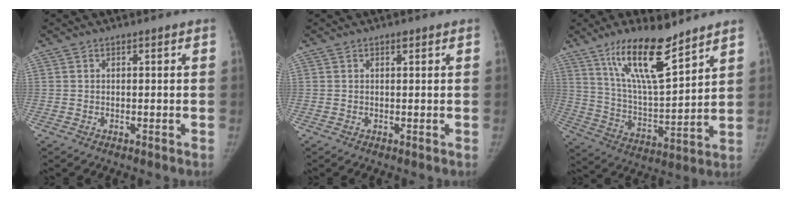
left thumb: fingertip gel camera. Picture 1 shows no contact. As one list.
[{"total": 0.8, "force": [0.5, 0.3, 0.5], "torque": [-0.007, -0.003, 0.007]}, {"total": 16.8, "force": [11.3, 4.4, 11.5], "torque": [-0.182, -0.069, 0.215]}]